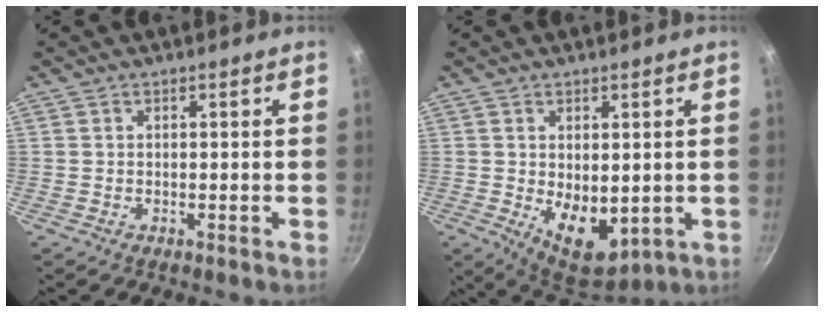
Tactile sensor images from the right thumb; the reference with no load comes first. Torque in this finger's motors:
{"motor_torque": [-0.27, 0.83, 0.79, -0.12, 0.22]}